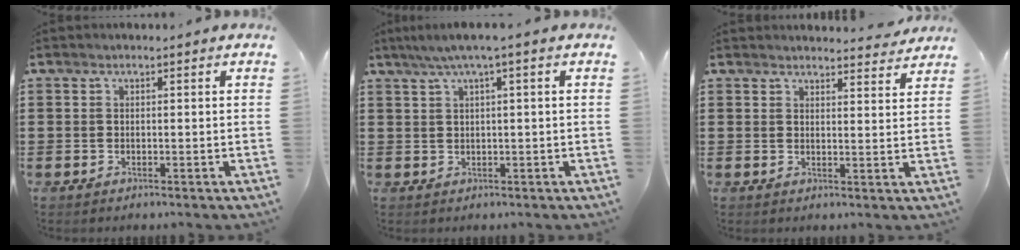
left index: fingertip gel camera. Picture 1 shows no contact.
{"total": 2.4, "force": [0.7, -0.2, 2.3], "torque": [-0.042, -0.001, 0.011]}
{"total": 3.1, "force": [3.1, 0.2, 0.3], "torque": [-0.007, -0.013, 0.057]}